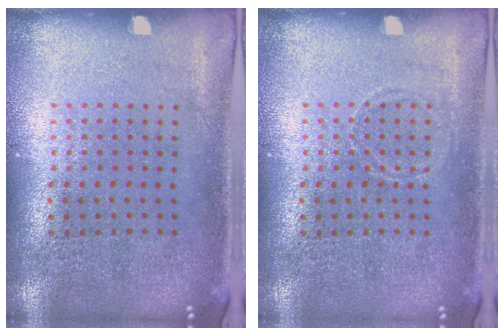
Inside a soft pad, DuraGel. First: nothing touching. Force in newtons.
{"total": 0.6, "press": 0.6, "slide": 0.0}